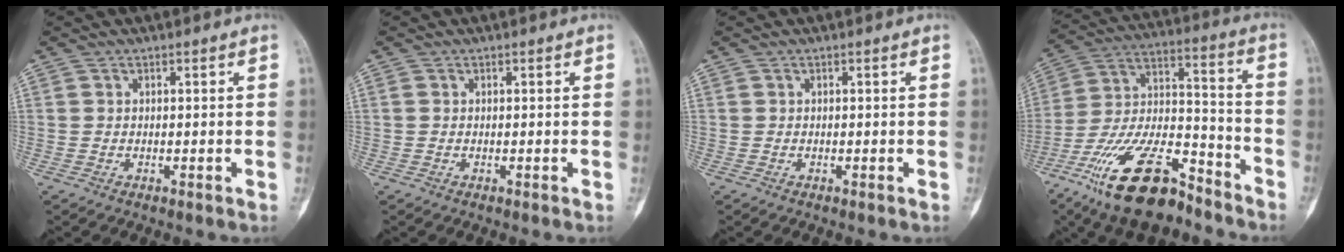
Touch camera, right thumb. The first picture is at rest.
{"total": 0.0}
{"total": 0.0}
{"total": 21.5, "force": [-14.6, 8.0, 13.6], "torque": [-0.270, 0.073, -0.262]}